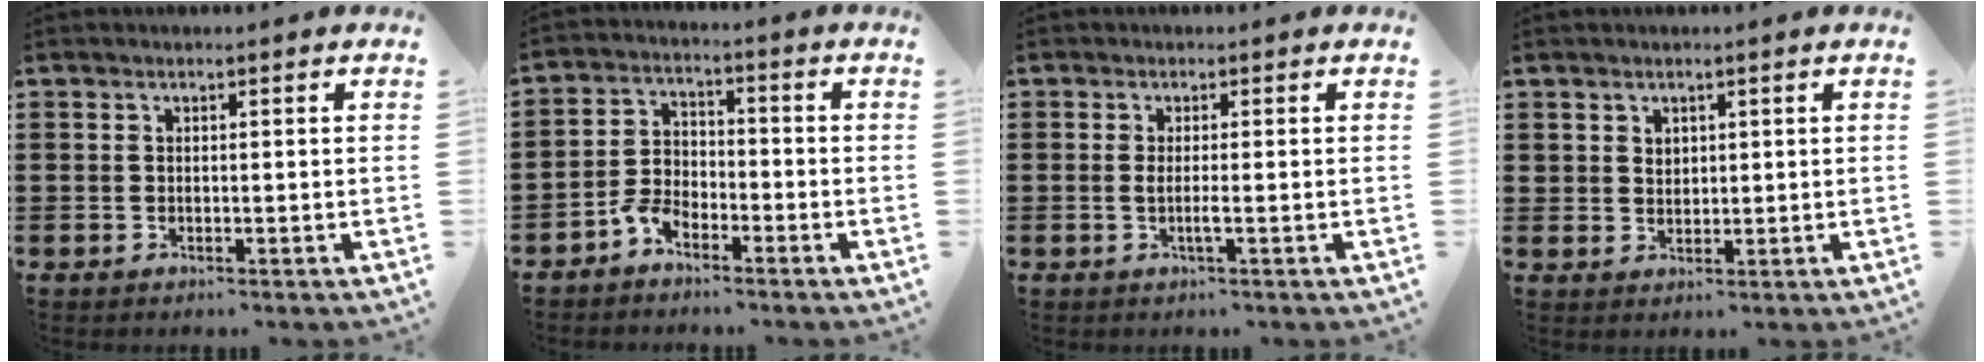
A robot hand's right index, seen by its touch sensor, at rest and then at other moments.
{"total": 4.3, "force": [-3.3, 2.2, 1.8], "torque": [-0.047, 0.008, -0.067]}
{"total": 1.8, "force": [-0.4, -0.1, 1.7], "torque": [-0.032, -0.003, -0.009]}
{"total": 1.8, "force": [1.3, 1.2, 0.3], "torque": [-0.008, 0.005, 0.025]}